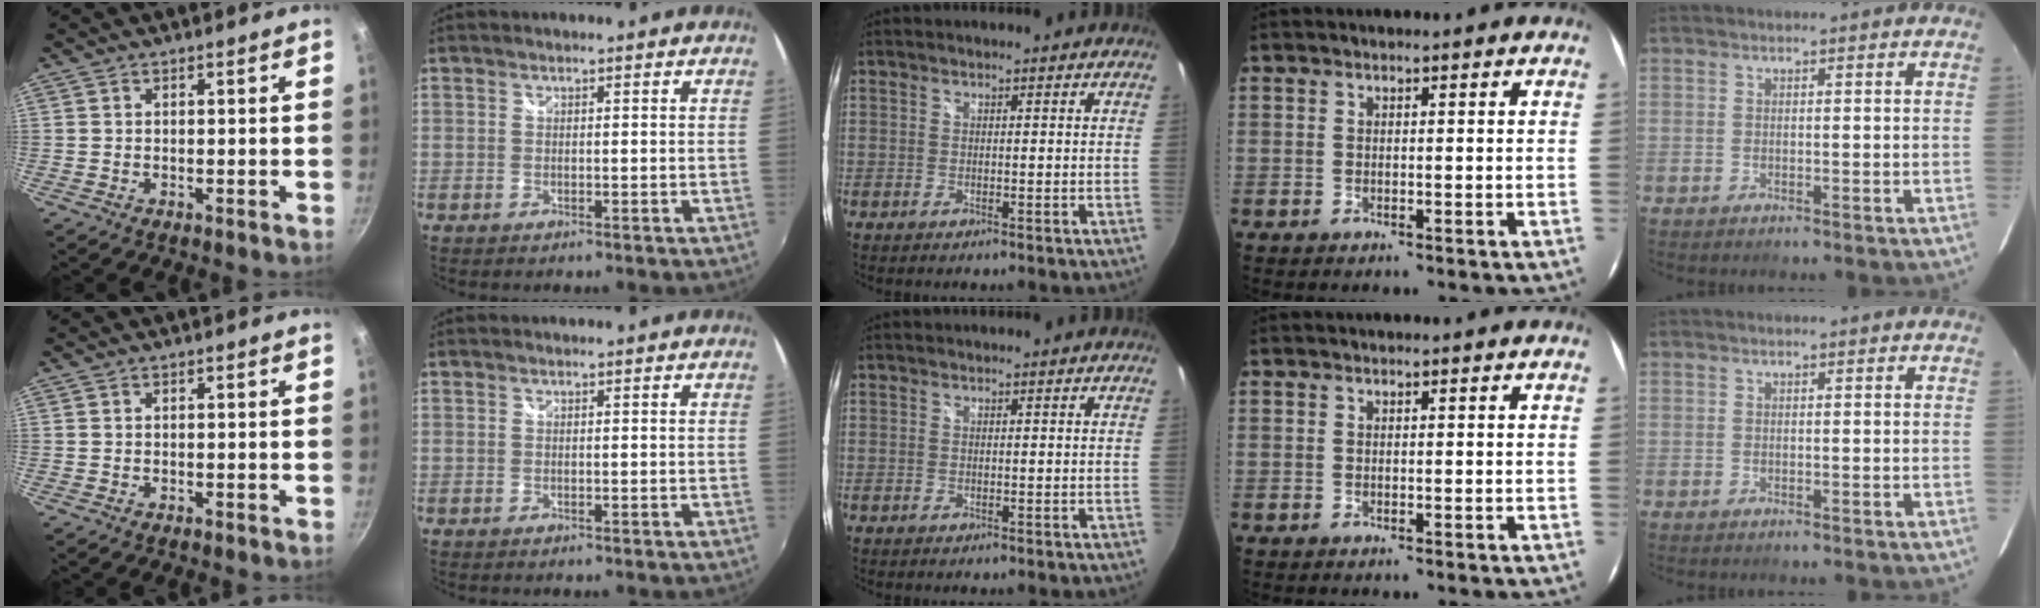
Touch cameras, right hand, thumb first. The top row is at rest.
{}